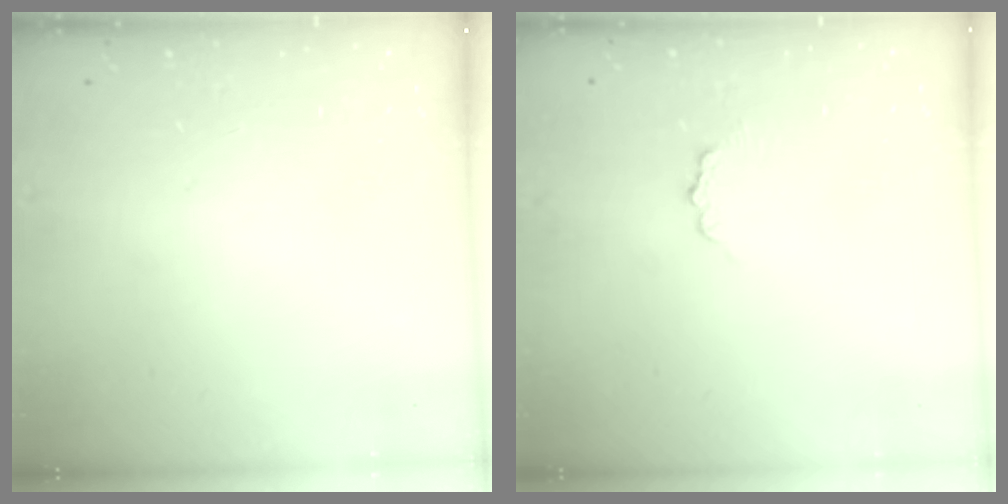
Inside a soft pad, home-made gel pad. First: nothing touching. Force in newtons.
{"total": 2.9, "press": 2.9, "slide": 0.3}